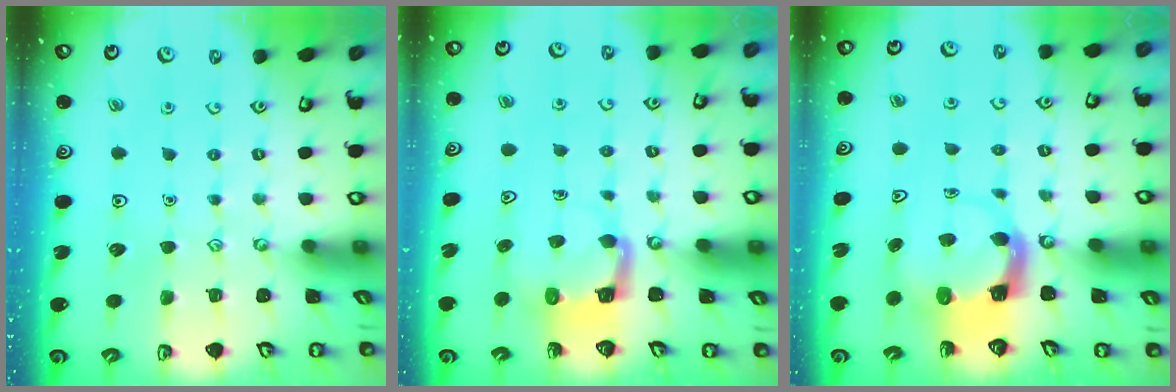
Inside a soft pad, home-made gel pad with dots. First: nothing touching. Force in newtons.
{"total": 4.8, "press": 4.8, "slide": 0.5}
{"total": 3.9, "press": 3.9, "slide": 0.6}